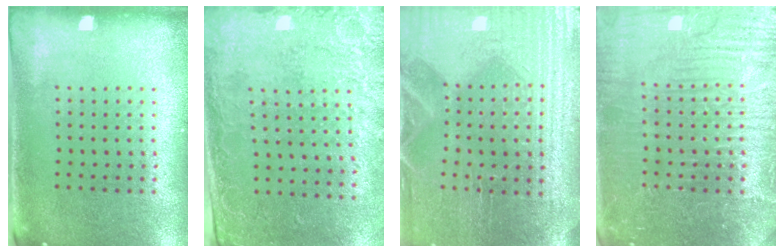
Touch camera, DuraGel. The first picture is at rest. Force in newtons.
{"total": 2.6, "press": 2.1, "slide": 1.4}
{"total": 4.2, "press": 3.9, "slide": 1.4}
{"total": 4.6, "press": 4.6, "slide": 0.6}